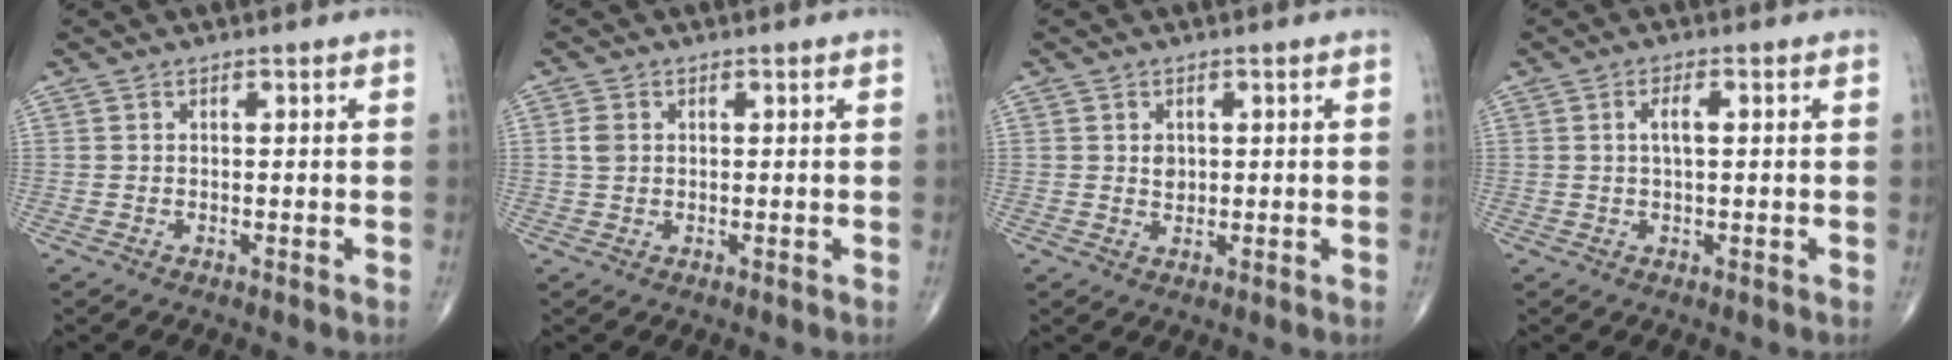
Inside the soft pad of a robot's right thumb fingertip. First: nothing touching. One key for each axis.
{"total": 2.1, "fx": 0.4, "fy": 1.6, "fz": 1.3, "tx": -0.025, "ty": 0.003, "tz": 0.008}
{"total": 2.0, "fx": 0.4, "fy": 1.6, "fz": 1.2, "tx": -0.009, "ty": -0.002, "tz": 0.009}
{"total": 2.7, "fx": 0.5, "fy": 0.9, "fz": 2.5, "tx": -0.048, "ty": 0.005, "tz": 0.007}